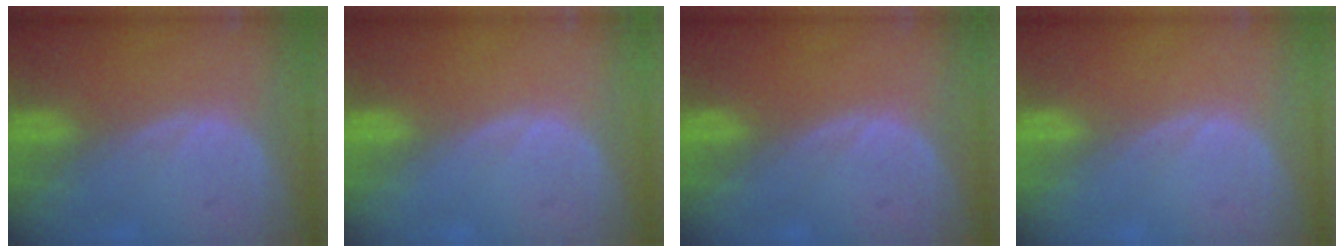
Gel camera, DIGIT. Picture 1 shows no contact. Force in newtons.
{"total": 0.0}
{"total": 0.0}
{"total": 0.0}